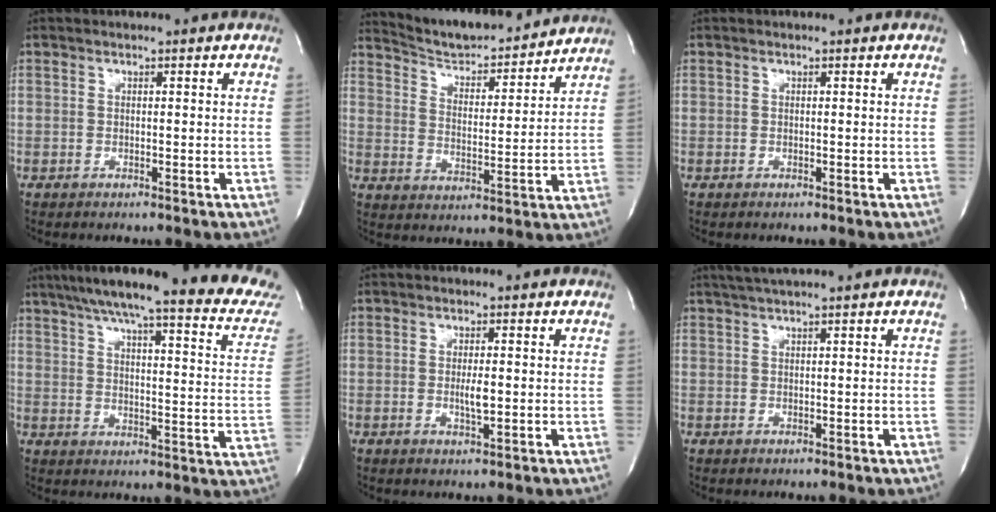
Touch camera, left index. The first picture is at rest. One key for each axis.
{"total": 14.3, "fx": 13.6, "fy": 2.0, "fz": 3.9, "tx": -0.063, "ty": -0.002, "tz": 0.209}
{"total": 0.0}
{"total": 24.7, "fx": 21.4, "fy": 1.8, "fz": 12.2, "tx": -0.173, "ty": -0.051, "tz": 0.260}
{"total": 2.4, "fx": -0.2, "fy": 0.5, "fz": 2.4, "tx": -0.046, "ty": -0.003, "tz": -0.003}
{"total": 2.9, "fx": 2.4, "fy": -0.6, "fz": 1.7, "tx": -0.031, "ty": 0.017, "tz": 0.047}